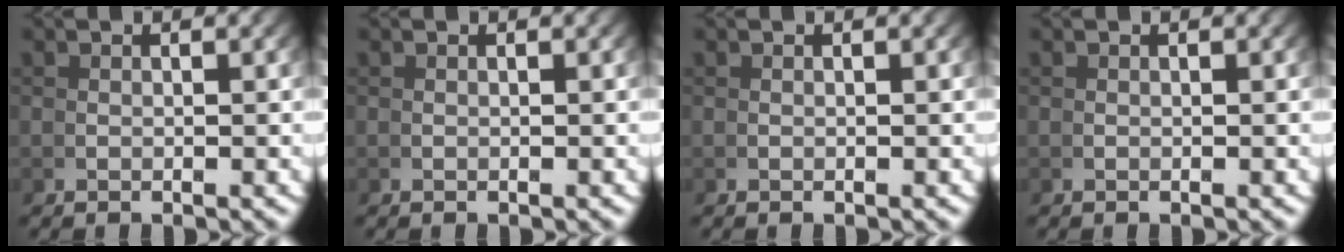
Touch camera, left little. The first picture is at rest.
{"total": 0.0}
{"total": 0.0}
{"total": 0.0}